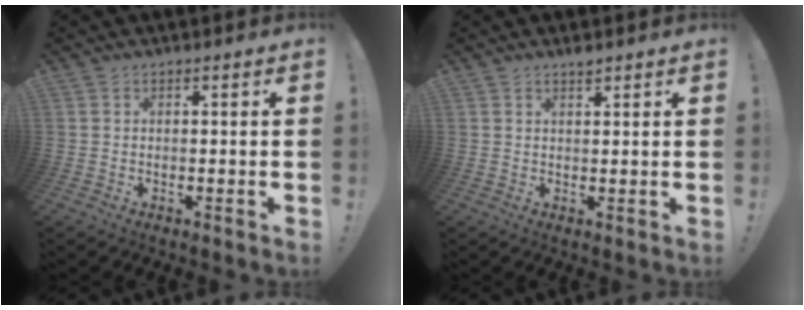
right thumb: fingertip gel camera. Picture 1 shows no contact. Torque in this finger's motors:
{"motor_torque": [0.16, -0.26, 0.24, -0.23, 0.08]}